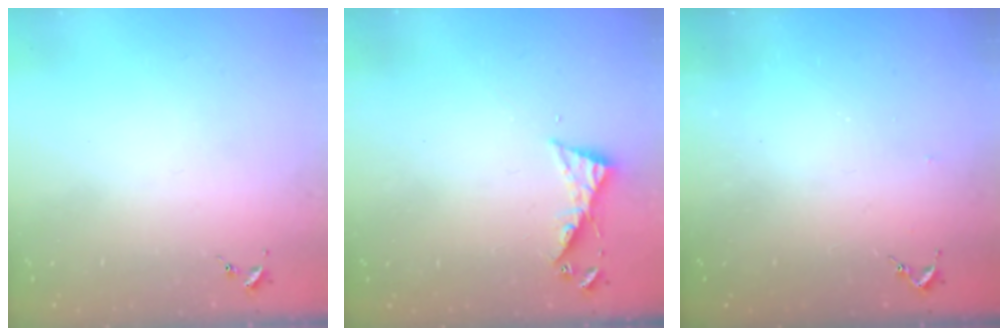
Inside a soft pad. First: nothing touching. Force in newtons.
{"total": 5.2, "press": 5.2, "slide": 0.4}
{"total": 2.6, "press": 2.5, "slide": 0.3}